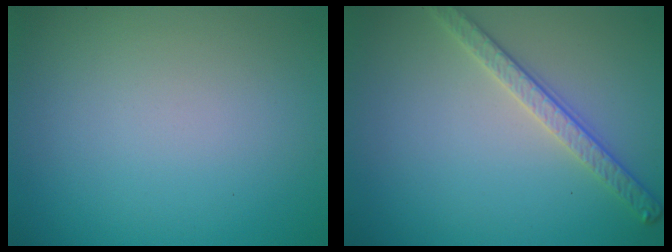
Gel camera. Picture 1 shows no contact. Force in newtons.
{"total": 2.8, "press": 2.7, "slide": 0.8}